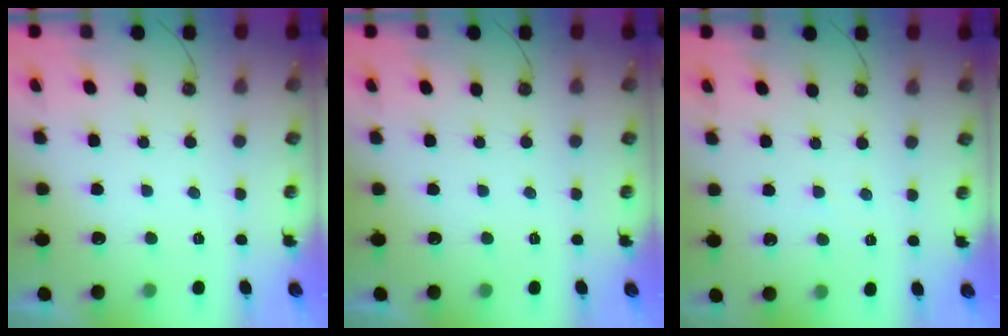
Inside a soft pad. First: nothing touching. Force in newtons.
{"total": 0.0}
{"total": 1.9, "press": 1.9, "slide": 0.3}